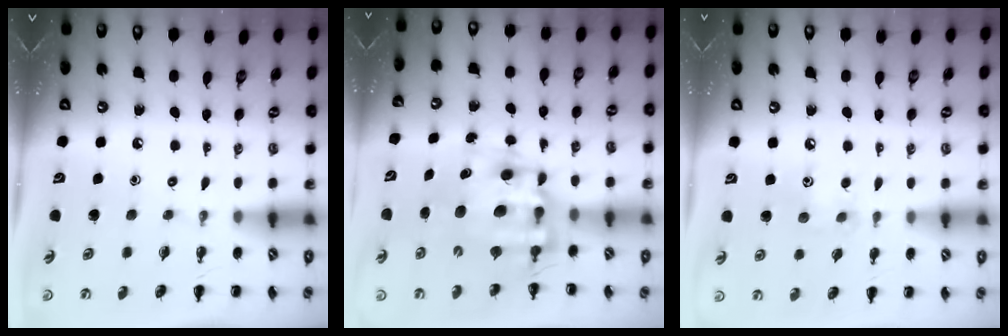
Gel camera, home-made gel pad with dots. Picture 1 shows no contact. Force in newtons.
{"total": 9.7, "press": 9.4, "slide": 2.4}
{"total": 7.0, "press": 6.8, "slide": 1.5}